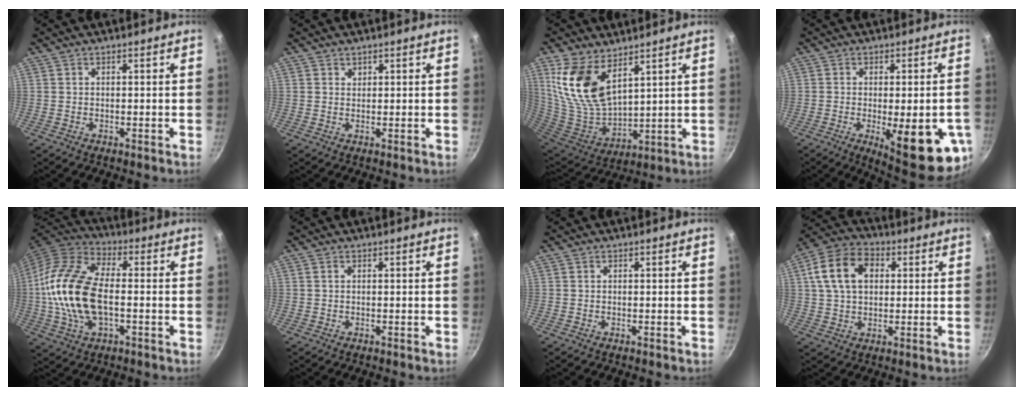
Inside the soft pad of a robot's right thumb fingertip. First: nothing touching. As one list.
[{"total": 0.9, "force": [0.6, 0.6, 0.1], "torque": [0.006, -0.002, 0.009]}, {"total": 14.8, "force": [7.9, 7.6, 9.9], "torque": [-0.187, -0.061, 0.173]}, {"total": 17.4, "force": [-5.0, 5.4, 15.8], "torque": [-0.172, -0.011, -0.053]}, {"total": 18.5, "force": [-1.3, 10.1, 15.5], "torque": [-0.301, 0.032, -0.038]}, {"total": 0.0}, {"total": 0.0}, {"total": 12.8, "force": [3.1, 8.8, 8.7], "torque": [-0.140, 0.014, 0.039]}]